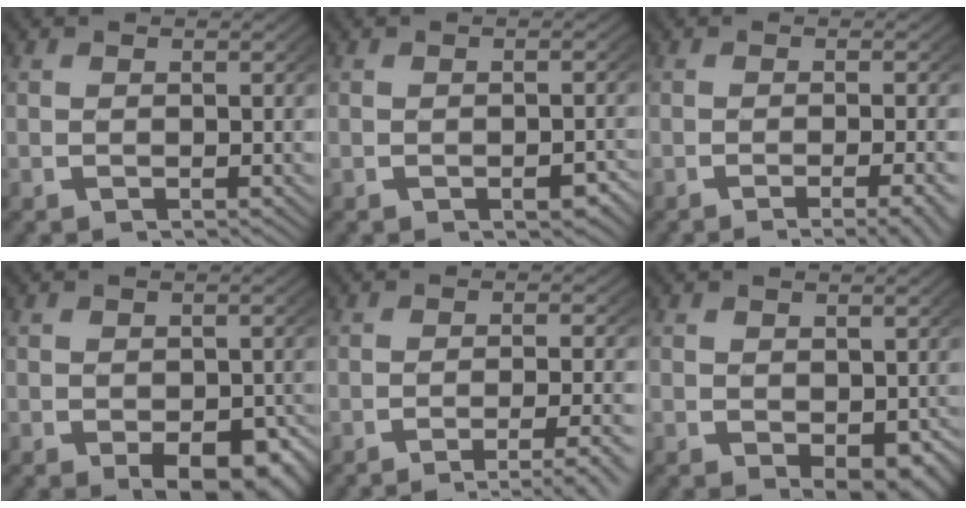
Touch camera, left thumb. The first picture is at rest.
{"total": 1.3, "force": [-0.8, 0.6, 0.8], "torque": [-0.013, -0.006, -0.009]}
{"total": 4.7, "force": [-3.2, 1.2, 3.3], "torque": [-0.050, -0.010, -0.044]}
{"total": 4.7, "force": [-1.7, 2.8, 3.5], "torque": [-0.053, -0.038, -0.007]}
{"total": 5.3, "force": [-3.8, 1.6, 3.4], "torque": [-0.054, -0.009, -0.053]}
{"total": 3.1, "force": [-0.3, 2.1, 2.3], "torque": [-0.035, -0.026, 0.015]}